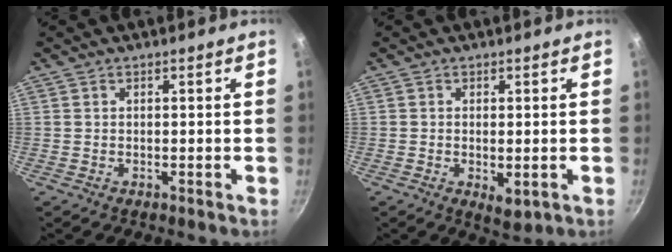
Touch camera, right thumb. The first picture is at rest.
{"total": 3.7, "force": [-0.8, 1.6, 3.2], "torque": [-0.053, -0.016, -0.009]}